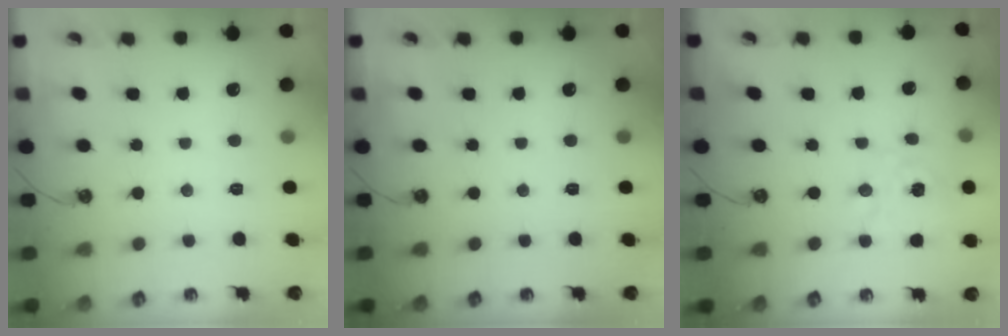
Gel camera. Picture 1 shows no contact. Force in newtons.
{"total": 0.0}
{"total": 3.8, "press": 3.8, "slide": 0.4}